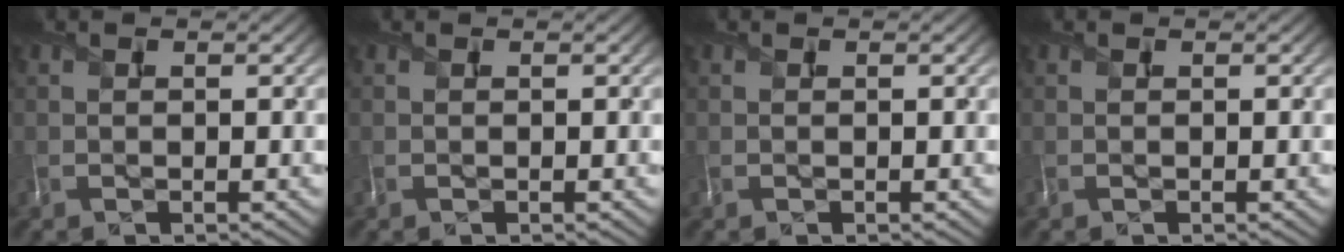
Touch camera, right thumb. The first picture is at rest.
{"total": 0.0}
{"total": 0.0}
{"total": 0.0}